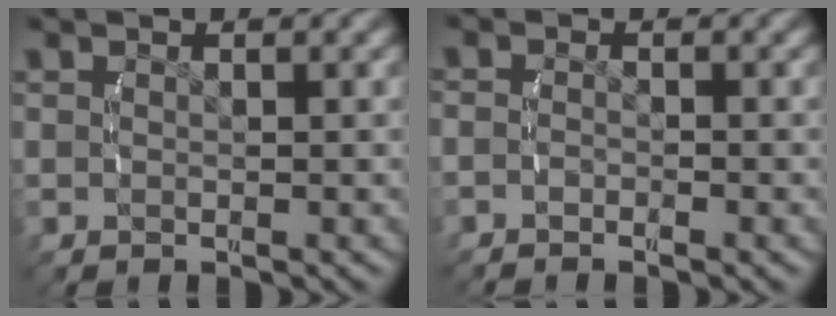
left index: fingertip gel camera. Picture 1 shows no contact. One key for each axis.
{"total": 1.3, "fx": -1.0, "fy": 0.8, "fz": 0.2, "tx": -0.015, "ty": -0.008, "tz": -0.018}